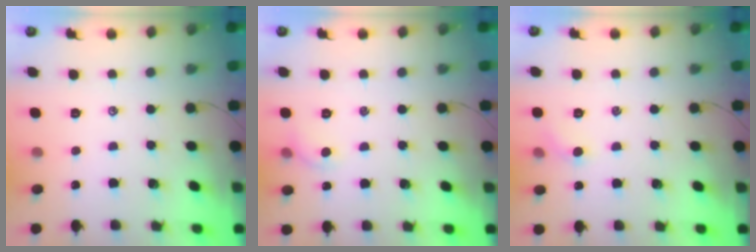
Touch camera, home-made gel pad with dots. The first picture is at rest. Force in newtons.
{"total": 5.7, "press": 5.6, "slide": 1.2}
{"total": 4.1, "press": 3.9, "slide": 1.2}